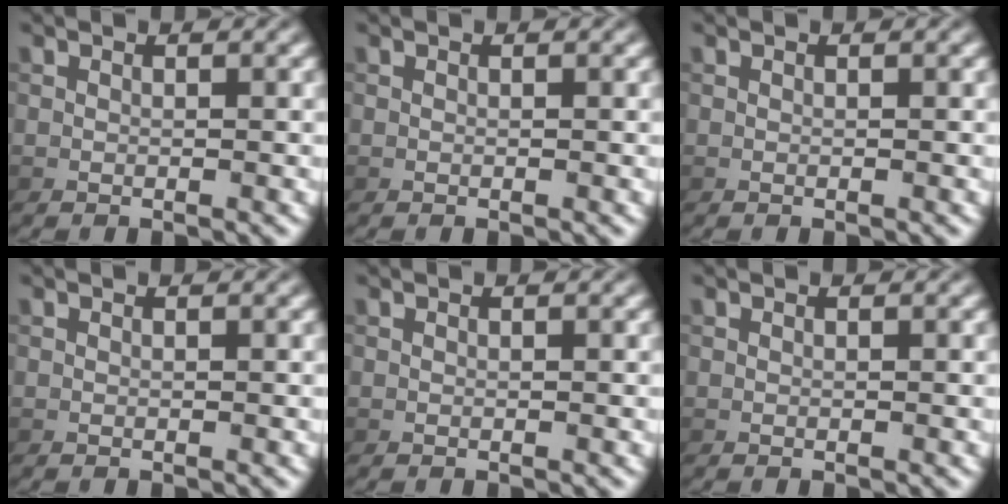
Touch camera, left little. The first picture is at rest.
{"total": 0.0}
{"total": 0.0}
{"total": 0.0}
{"total": 0.0}
{"total": 0.0}